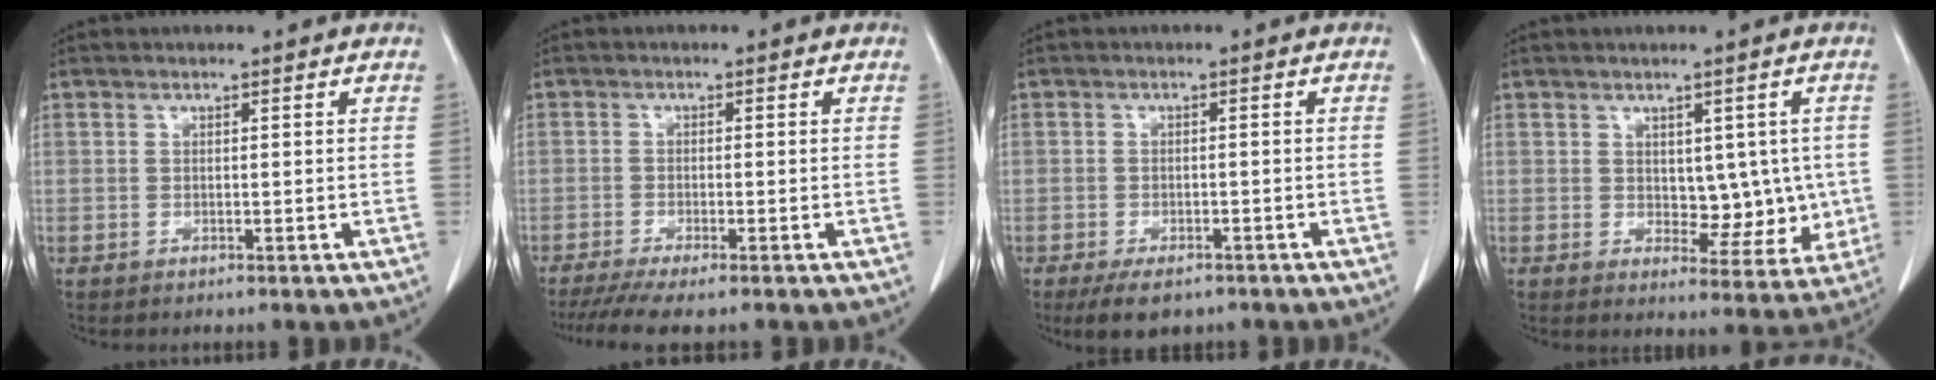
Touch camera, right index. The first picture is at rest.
{"total": 6.8, "force": [-5.5, 0.2, 4.0], "torque": [-0.058, -0.016, -0.089]}
{"total": 5.3, "force": [-3.8, 2.4, 2.7], "torque": [-0.043, -0.006, -0.055]}
{"total": 7.0, "force": [0.5, 4.3, 5.5], "torque": [-0.051, 0.004, 0.021]}